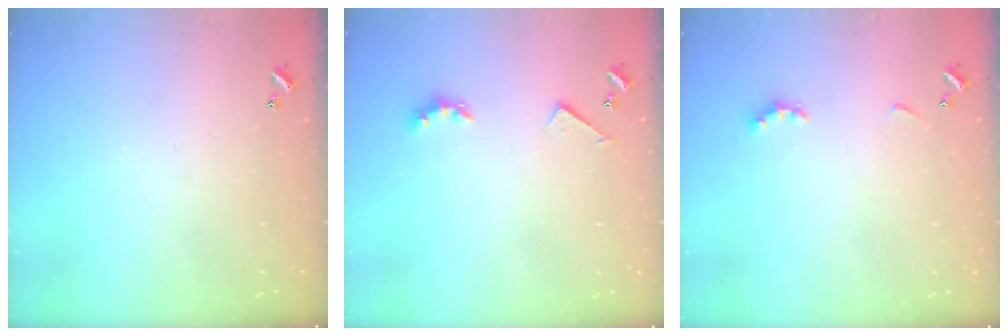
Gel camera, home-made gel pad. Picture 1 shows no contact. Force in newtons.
{"total": 3.2, "press": 3.1, "slide": 0.5}
{"total": 2.9, "press": 2.8, "slide": 0.6}